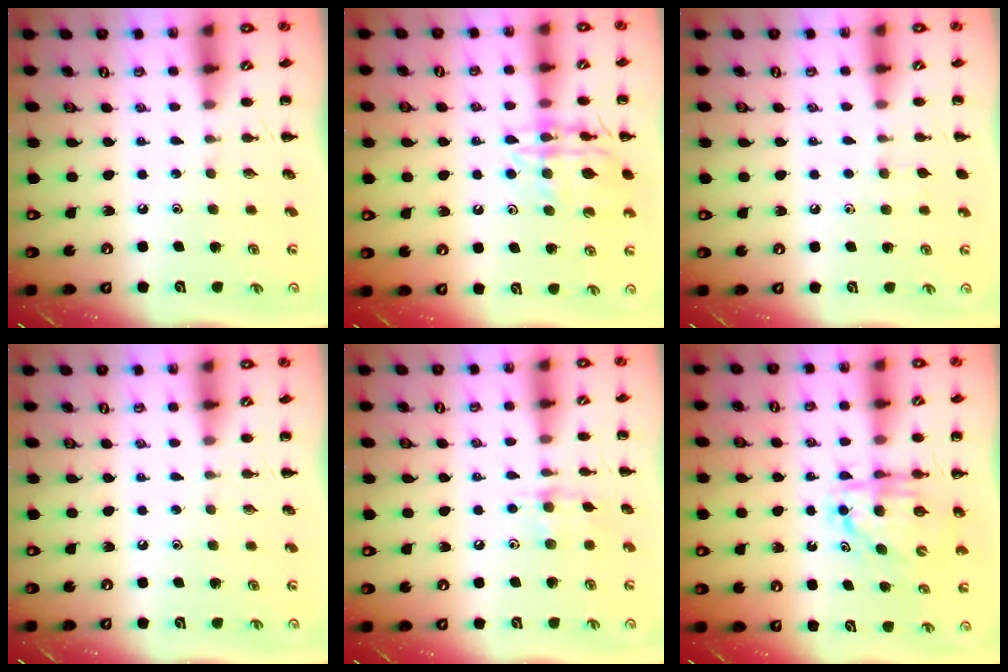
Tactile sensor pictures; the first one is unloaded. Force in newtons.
{"total": 13.5, "press": 13.4, "slide": 1.1}
{"total": 4.4, "press": 4.2, "slide": 1.1}
{"total": 0.0}
{"total": 7.7, "press": 7.7, "slide": 0.6}
{"total": 6.7, "press": 6.6, "slide": 1.0}